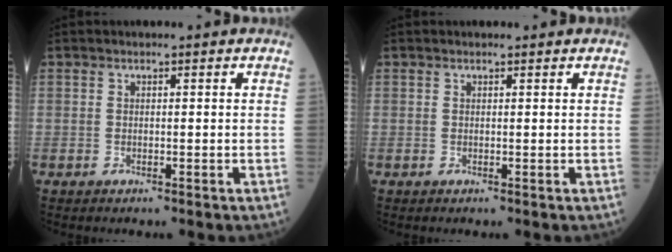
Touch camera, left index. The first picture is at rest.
{"total": 0.5, "force": [0.5, 0.1, 0.1], "torque": [-0.006, 0.001, 0.008]}